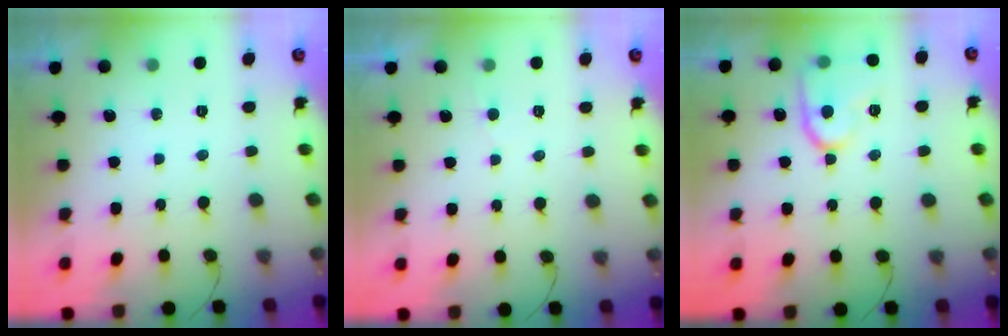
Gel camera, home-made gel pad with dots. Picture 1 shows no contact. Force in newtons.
{"total": 1.6, "press": 1.6, "slide": 0.2}
{"total": 12.5, "press": 12.5, "slide": 1.3}